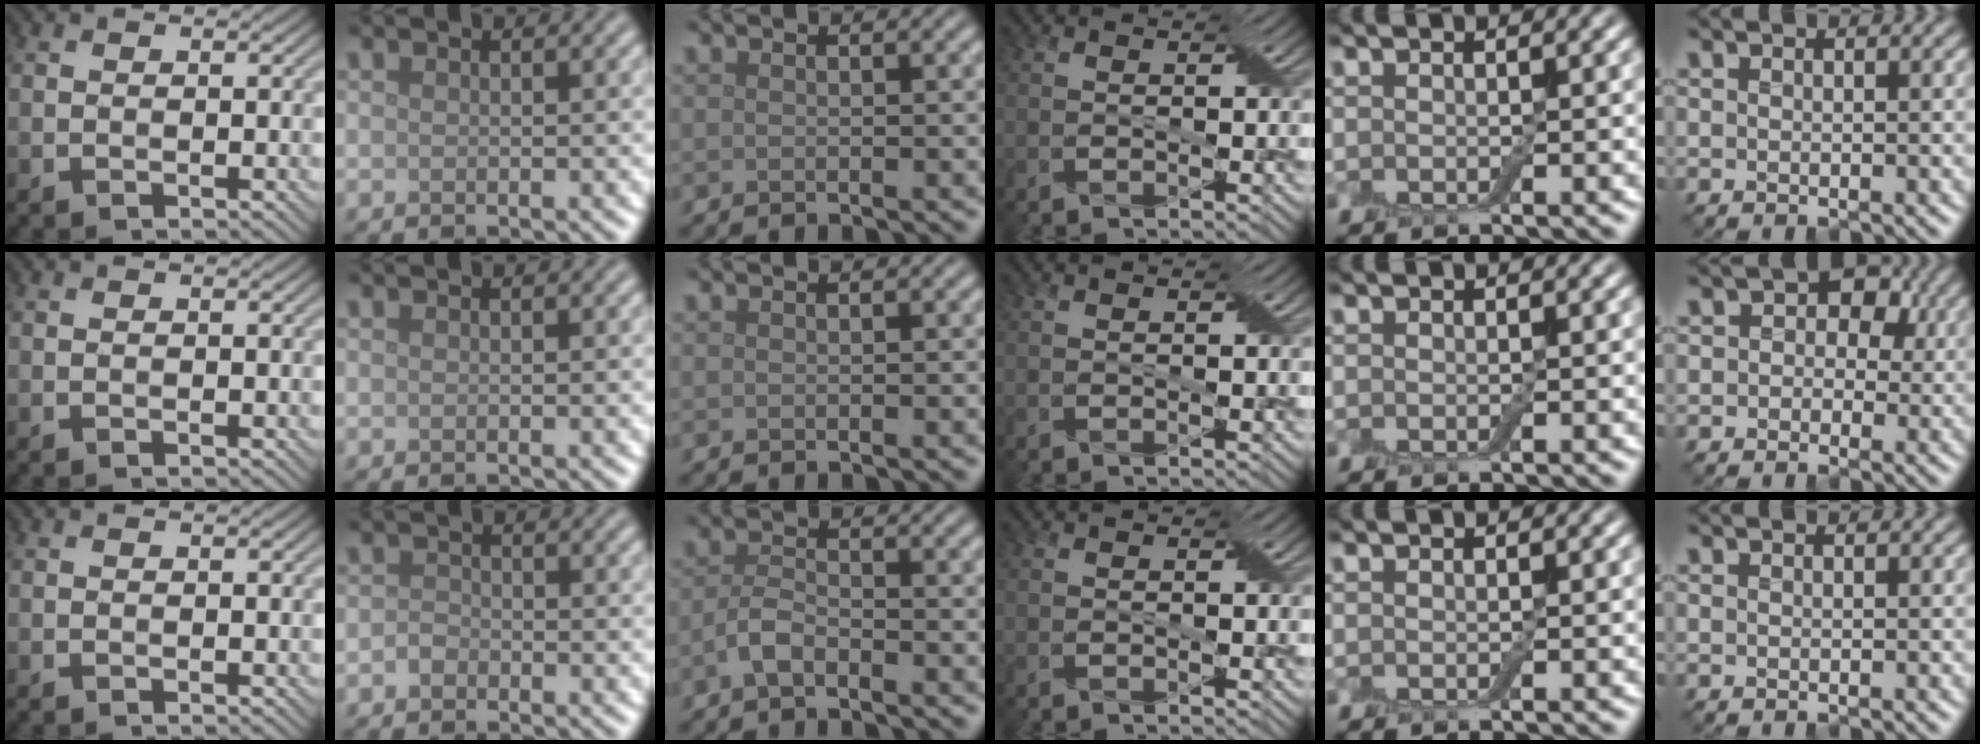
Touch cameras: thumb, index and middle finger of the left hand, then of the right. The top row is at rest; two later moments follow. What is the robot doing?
{"motion": "extract", "object": "drawer"}